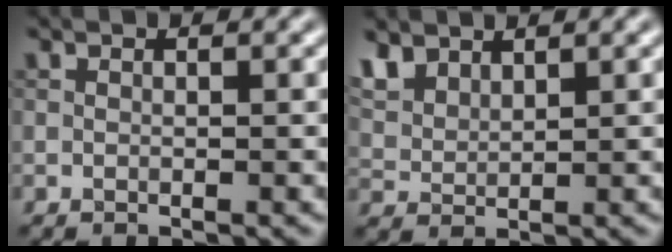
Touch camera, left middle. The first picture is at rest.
{"total": 3.7, "force": [2.8, 1.9, 1.7], "torque": [-0.048, 0.006, 0.061]}